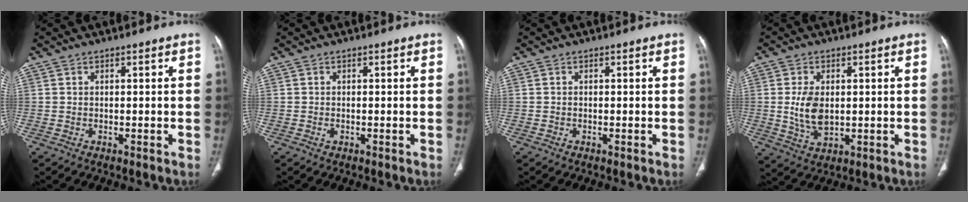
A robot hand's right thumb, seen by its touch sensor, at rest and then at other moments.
{"total": 0.5, "force": [-0.2, 0.4, 0.3], "torque": [-0.005, 0.003, -0.003]}
{"total": 0.0}
{"total": 7.2, "force": [0.4, 4.3, 5.8], "torque": [-0.109, -0.008, 0.014]}